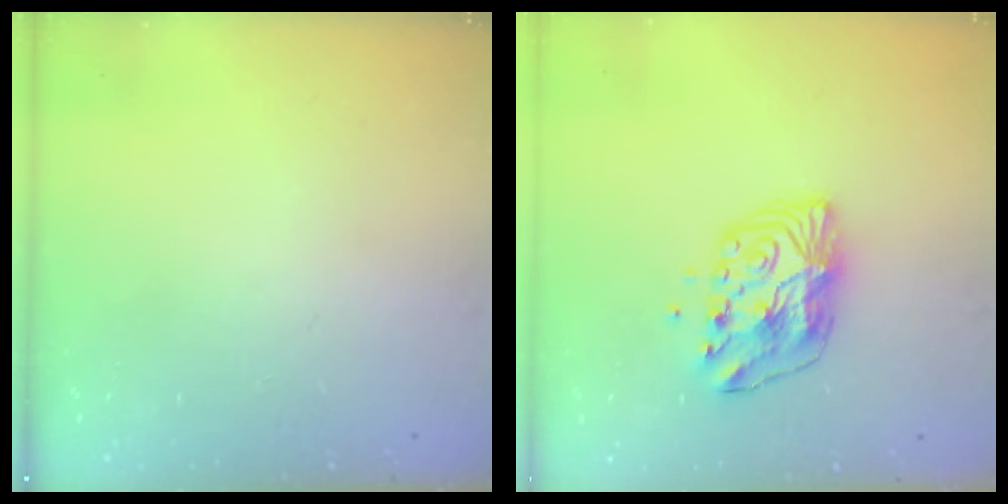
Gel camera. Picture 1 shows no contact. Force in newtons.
{"total": 10.2, "press": 10.2, "slide": 0.6}